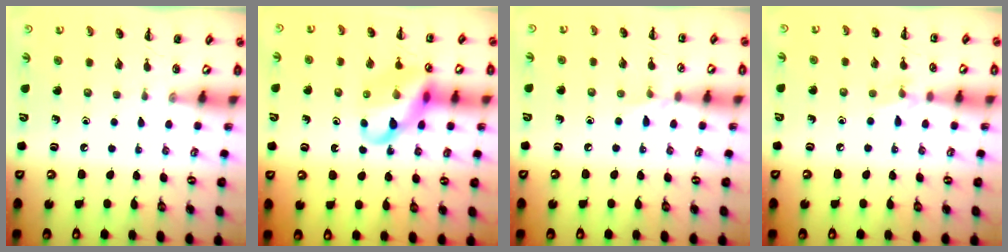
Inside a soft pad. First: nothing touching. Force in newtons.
{"total": 14.7, "press": 14.5, "slide": 2.5}
{"total": 4.8, "press": 4.4, "slide": 1.8}
{"total": 5.9, "press": 5.6, "slide": 1.9}